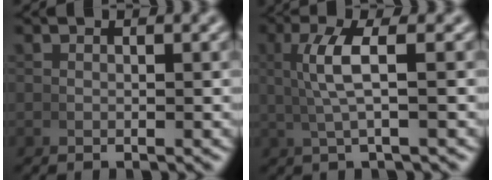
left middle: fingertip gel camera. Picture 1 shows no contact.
{"total": 3.6, "force": [0.8, 0.1, 3.5], "torque": [-0.068, 0.012, 0.014]}